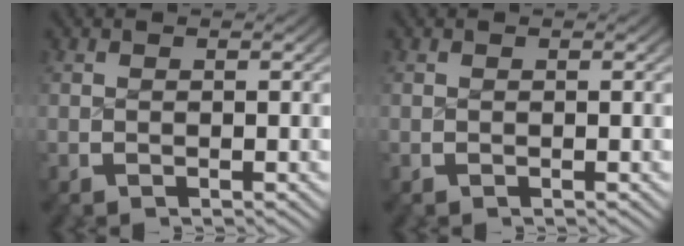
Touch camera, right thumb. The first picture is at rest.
{"total": 0.0}